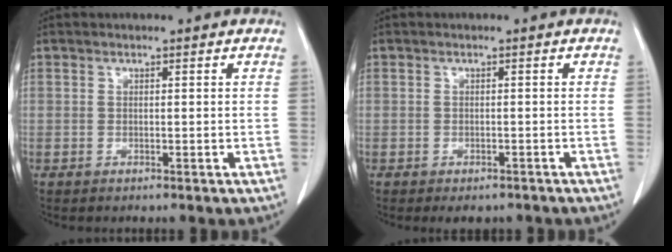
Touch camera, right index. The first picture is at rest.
{"total": 3.3, "force": [-2.6, 1.7, 0.9], "torque": [-0.002, 0.002, -0.032]}